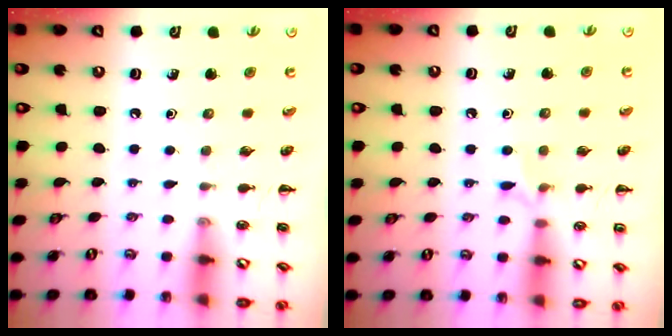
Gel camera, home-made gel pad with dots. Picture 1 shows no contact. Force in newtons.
{"total": 5.0, "press": 4.7, "slide": 1.6}